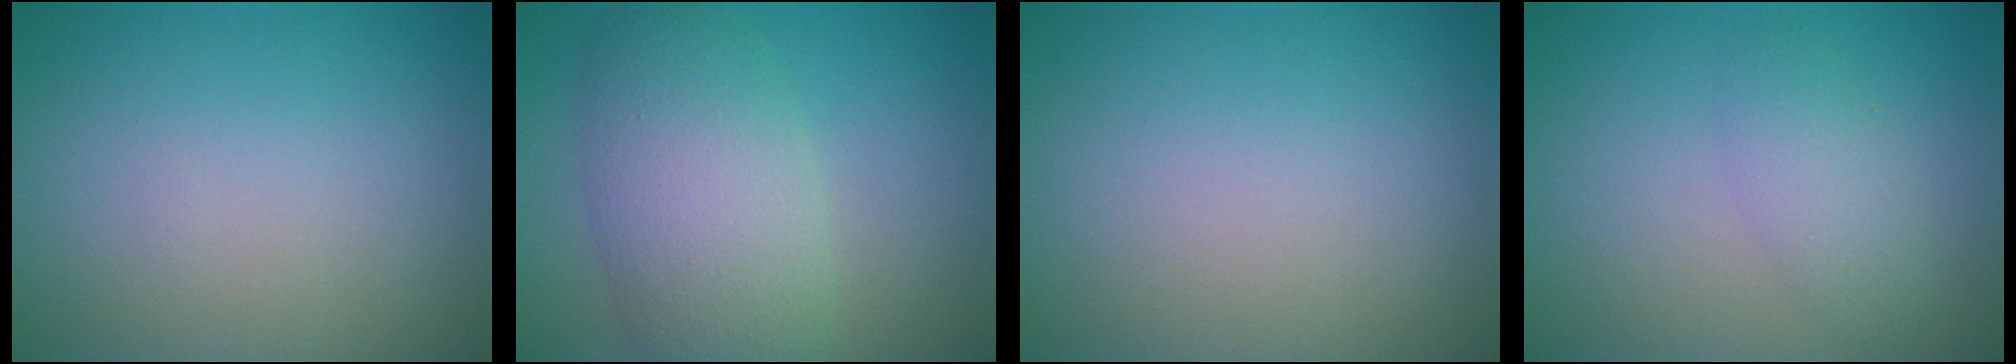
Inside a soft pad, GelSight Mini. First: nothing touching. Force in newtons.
{"total": 7.1, "press": 7.1, "slide": 0.4}
{"total": 0.0}
{"total": 2.4, "press": 2.4, "slide": 0.1}